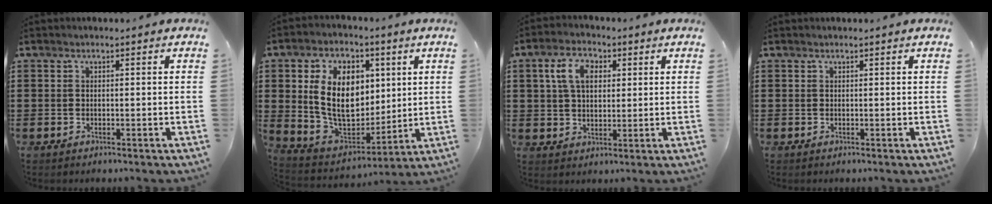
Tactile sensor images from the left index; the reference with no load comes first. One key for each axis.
{"total": 13.3, "fx": 3.5, "fy": 9.0, "fz": 9.2, "tx": -0.205, "ty": 0.003, "tz": 0.062}
{"total": 6.4, "fx": 2.2, "fy": 4.0, "fz": 4.5, "tx": -0.096, "ty": 0.015, "tz": 0.035}
{"total": 0.0}